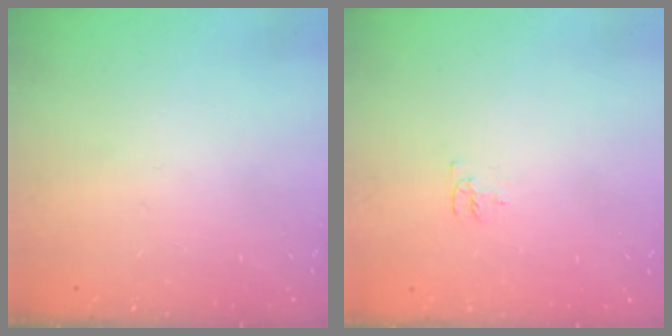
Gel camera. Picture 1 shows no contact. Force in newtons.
{"total": 4.0, "press": 3.9, "slide": 0.4}